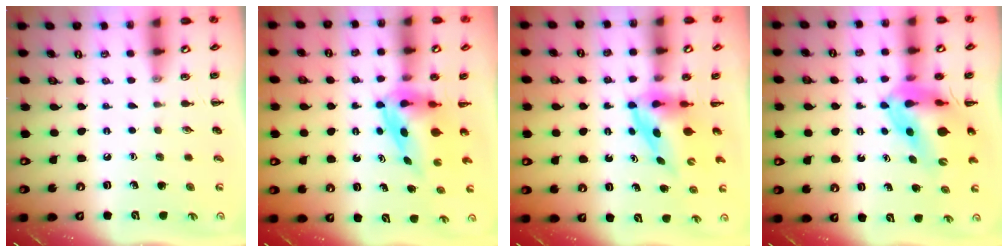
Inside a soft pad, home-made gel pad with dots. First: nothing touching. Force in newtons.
{"total": 4.0, "press": 3.9, "slide": 0.7}
{"total": 3.8, "press": 3.7, "slide": 0.6}
{"total": 11.5, "press": 11.0, "slide": 3.5}